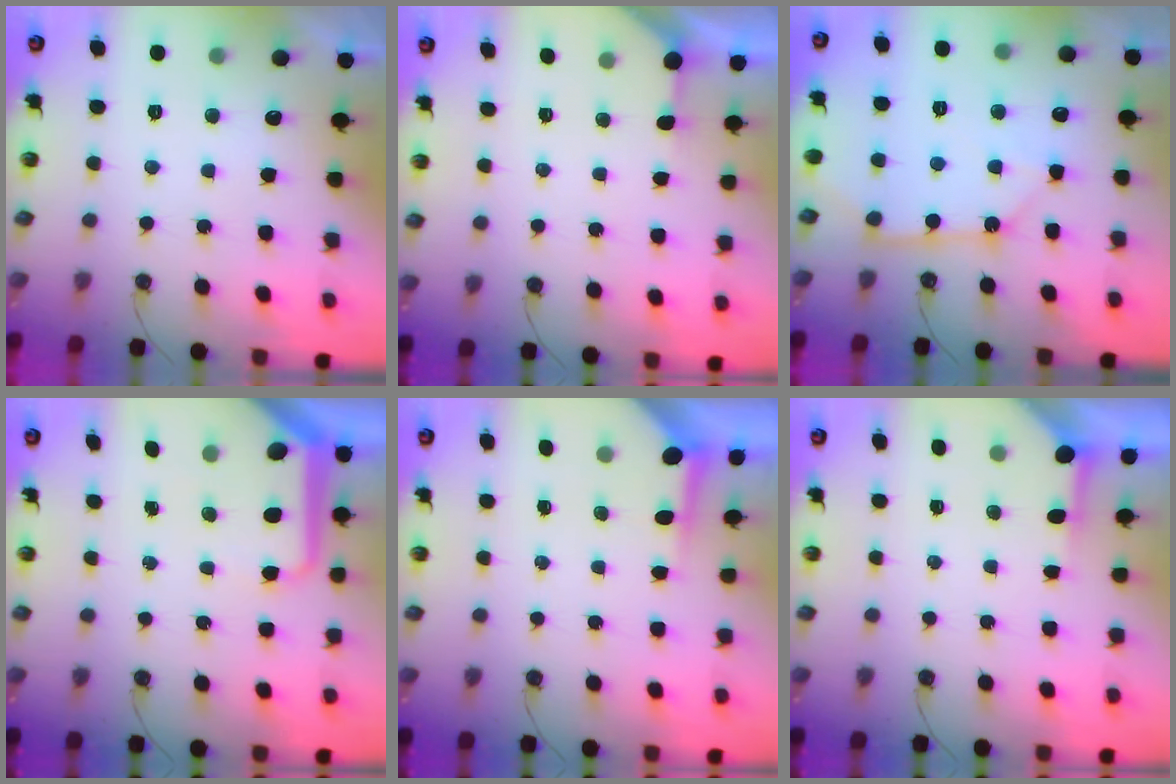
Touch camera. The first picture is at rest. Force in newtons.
{"total": 2.0, "press": 2.0, "slide": 0.2}
{"total": 11.3, "press": 11.2, "slide": 1.2}
{"total": 10.7, "press": 10.7, "slide": 1.0}
{"total": 3.8, "press": 3.7, "slide": 0.4}
{"total": 3.5, "press": 3.5, "slide": 0.4}